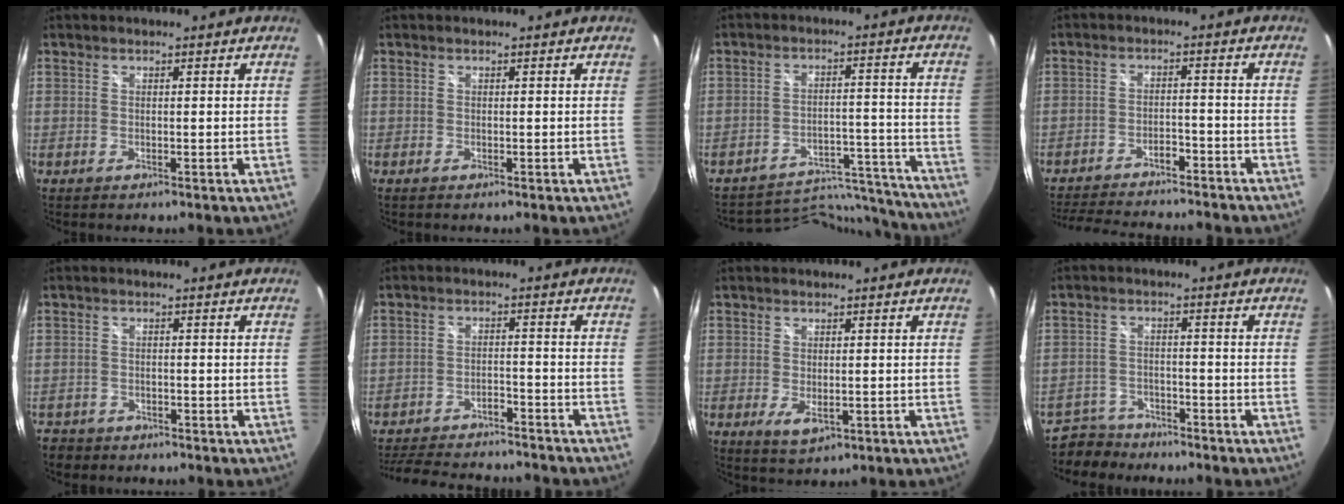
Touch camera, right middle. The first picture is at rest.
{"total": 0.0}
{"total": 17.0, "force": [-16.6, 3.0, 1.4], "torque": [-0.029, 0.039, -0.224]}
{"total": 15.3, "force": [-13.5, 3.5, 6.2], "torque": [-0.130, -0.002, -0.196]}
{"total": 4.0, "force": [-3.1, 2.5, 0.6], "torque": [-0.030, -0.004, -0.057]}
{"total": 18.0, "force": [-15.9, 4.7, 7.2], "torque": [-0.155, -0.003, -0.222]}
{"total": 3.4, "force": [-0.9, 1.8, 2.8], "torque": [-0.049, -0.011, -0.010]}
{"total": 6.3, "force": [-5.5, 3.0, 0.7], "torque": [-0.037, 0.002, -0.099]}